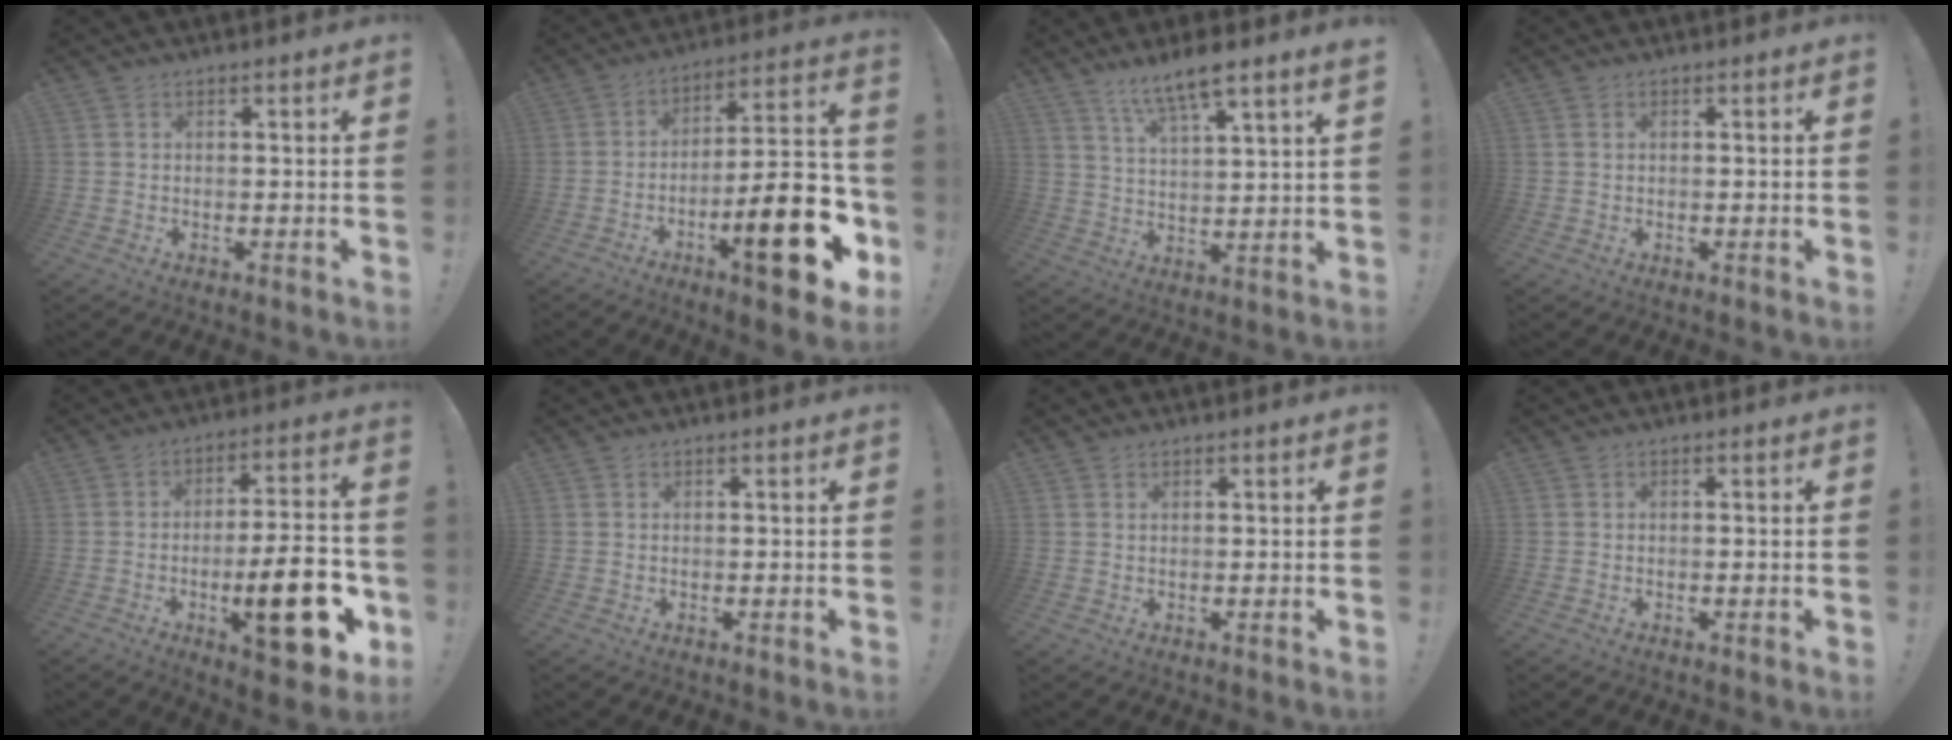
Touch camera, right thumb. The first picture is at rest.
{"total": 22.5, "force": [-8.8, 6.2, 19.8], "torque": [-0.276, 0.047, -0.133]}
{"total": 9.4, "force": [7.5, 0.3, 5.6], "torque": [-0.099, -0.043, 0.126]}
{"total": 0.6, "force": [0.4, 0.3, 0.3], "torque": [-0.015, 0.004, 0.009]}
{"total": 20.3, "force": [-6.1, 6.2, 18.4], "torque": [-0.253, 0.015, -0.086]}
{"total": 0.0}
{"total": 0.6, "force": [0.5, 0.3, 0.2], "torque": [-0.001, -0.002, 0.010]}
{"total": 0.0}